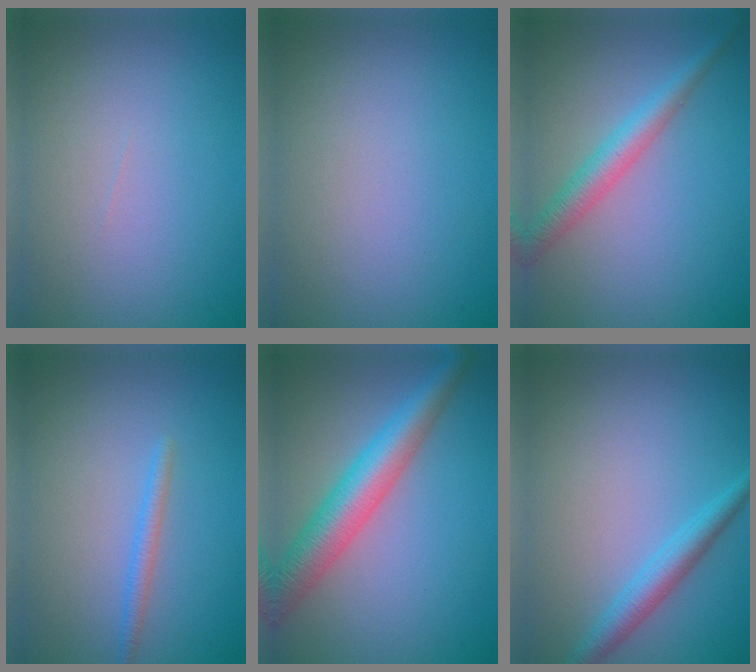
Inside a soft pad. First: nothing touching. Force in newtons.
{"total": 0.0}
{"total": 3.3, "press": 3.3, "slide": 0.1}
{"total": 1.4, "press": 1.4, "slide": 0.0}
{"total": 6.3, "press": 6.3, "slide": 0.1}
{"total": 2.6, "press": 2.6, "slide": 0.0}